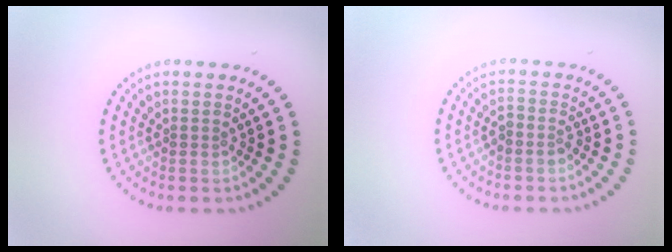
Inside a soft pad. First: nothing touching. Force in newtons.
{"total": 1.2, "press": 1.0, "slide": 0.6}